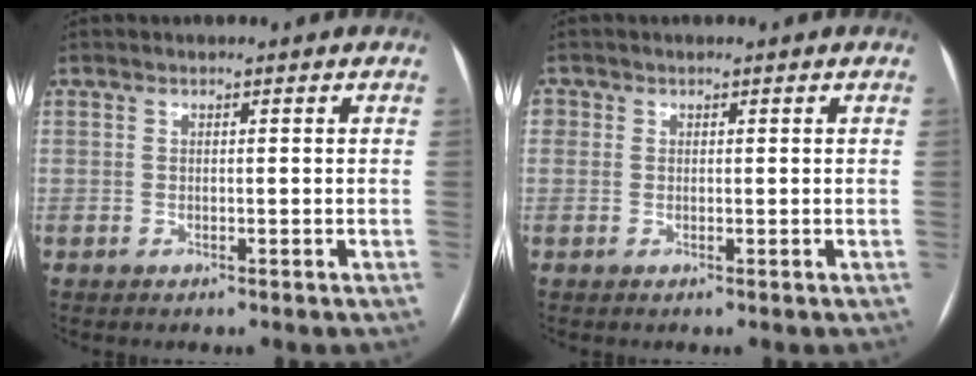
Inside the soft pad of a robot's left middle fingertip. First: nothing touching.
{"total": 1.2, "force": [0.3, 1.1, 0.3], "torque": [0.004, 0.006, 0.004]}